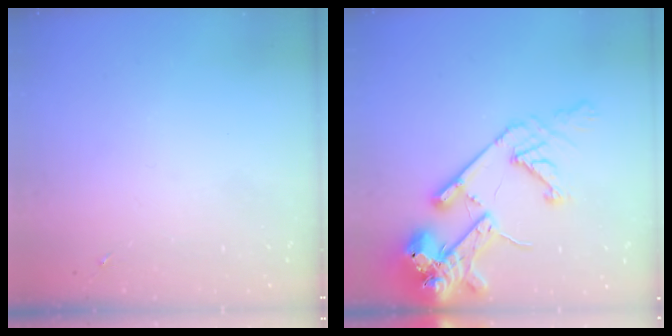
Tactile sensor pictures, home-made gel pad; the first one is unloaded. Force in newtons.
{"total": 20.3, "press": 20.1, "slide": 2.7}